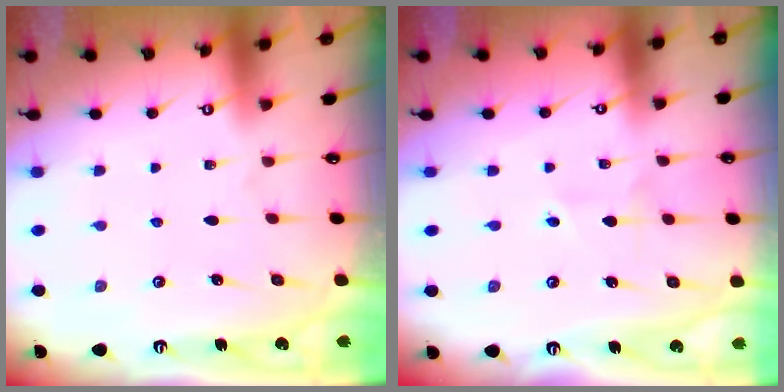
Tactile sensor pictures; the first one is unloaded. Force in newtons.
{"total": 2.3, "press": 2.3, "slide": 0.4}